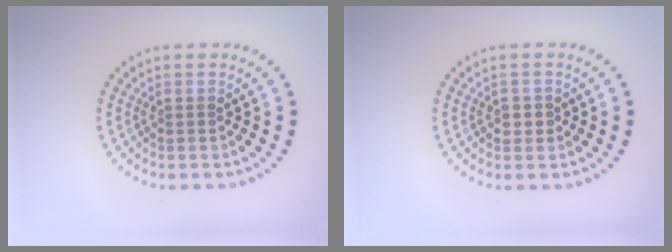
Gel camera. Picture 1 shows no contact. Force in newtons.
{"total": 1.2, "press": 1.1, "slide": 0.5}